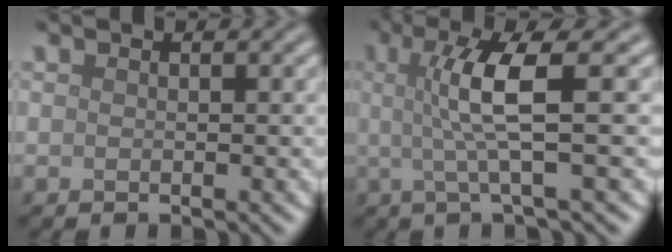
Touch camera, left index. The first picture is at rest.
{"total": 5.5, "force": [0.7, 0.9, 5.4], "torque": [-0.100, 0.003, 0.013]}